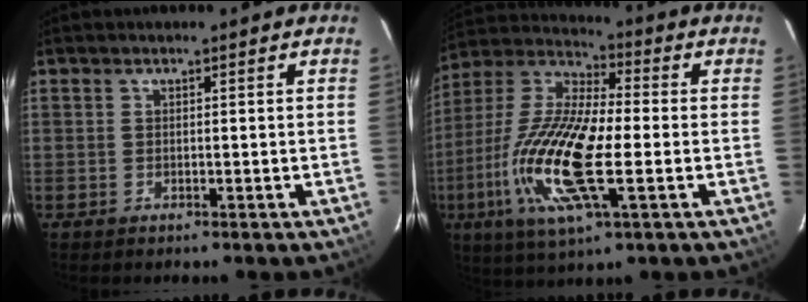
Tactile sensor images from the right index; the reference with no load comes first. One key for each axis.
{"total": 18.8, "fx": -4.4, "fy": 5.2, "fz": 17.5, "tx": -0.364, "ty": -0.012, "tz": -0.095}